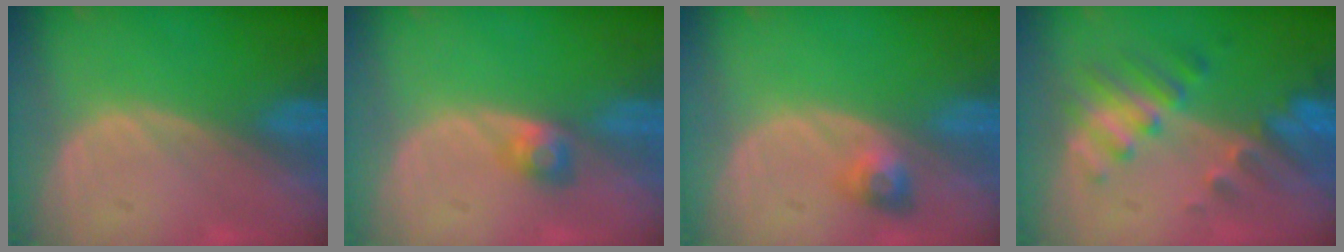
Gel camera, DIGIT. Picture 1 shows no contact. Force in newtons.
{"total": 2.5, "press": 2.4, "slide": 0.7}
{"total": 2.9, "press": 2.7, "slide": 1.2}
{"total": 7.9, "press": 7.0, "slide": 3.7}